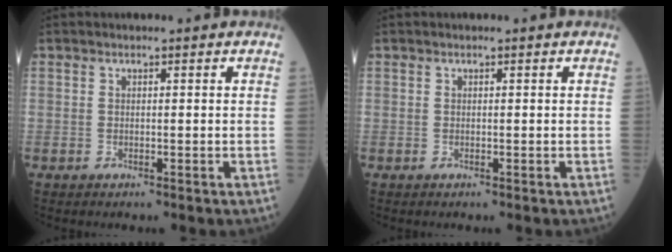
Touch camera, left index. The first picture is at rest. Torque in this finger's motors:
{"motor_torque": [-0.04, 0.01, 0.01, 0.00]}